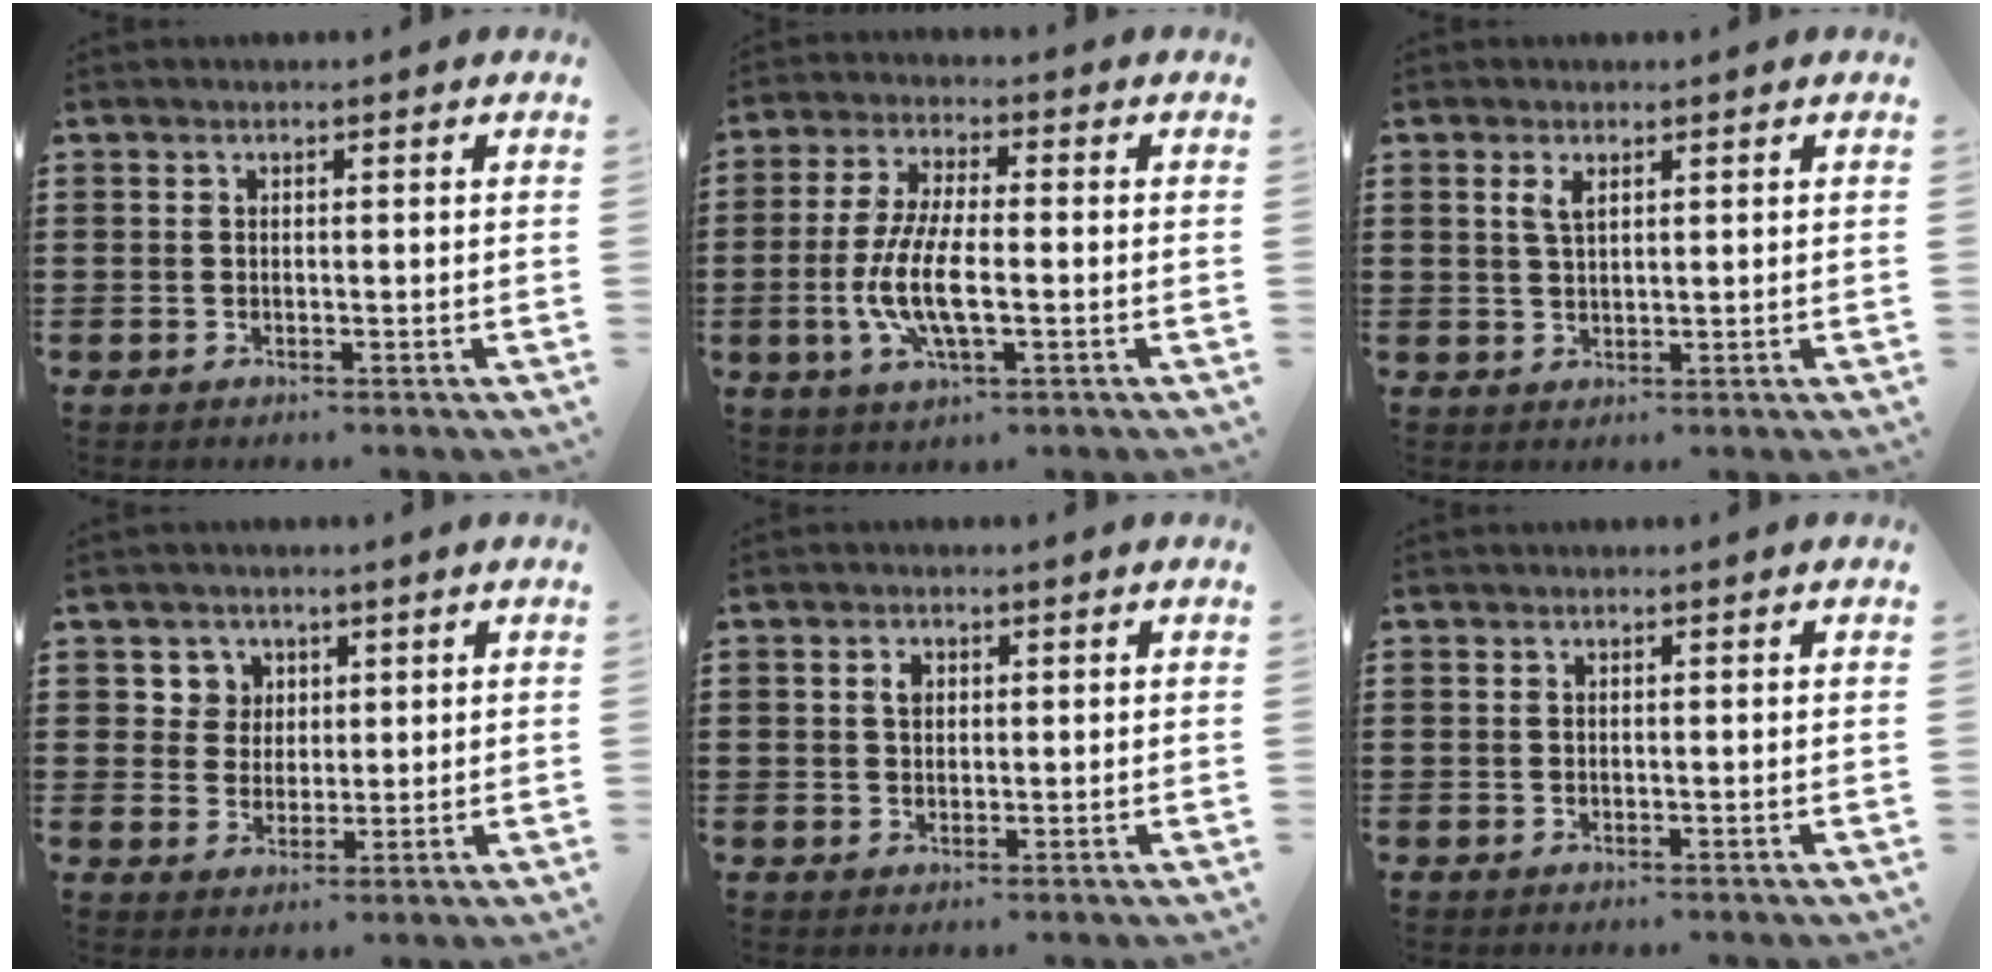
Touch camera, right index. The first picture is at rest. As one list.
[{"total": 9.0, "force": [-2.3, 2.8, 8.2], "torque": [-0.185, -0.016, -0.048]}, {"total": 2.2, "force": [1.0, 0.9, 1.8], "torque": [-0.039, 0.004, 0.017]}, {"total": 4.0, "force": [1.9, 3.5, 0.3], "torque": [-0.018, 0.010, 0.033]}, {"total": 1.9, "force": [0.5, 1.3, 1.2], "torque": [-0.027, 0.007, 0.009]}, {"total": 0.0}]